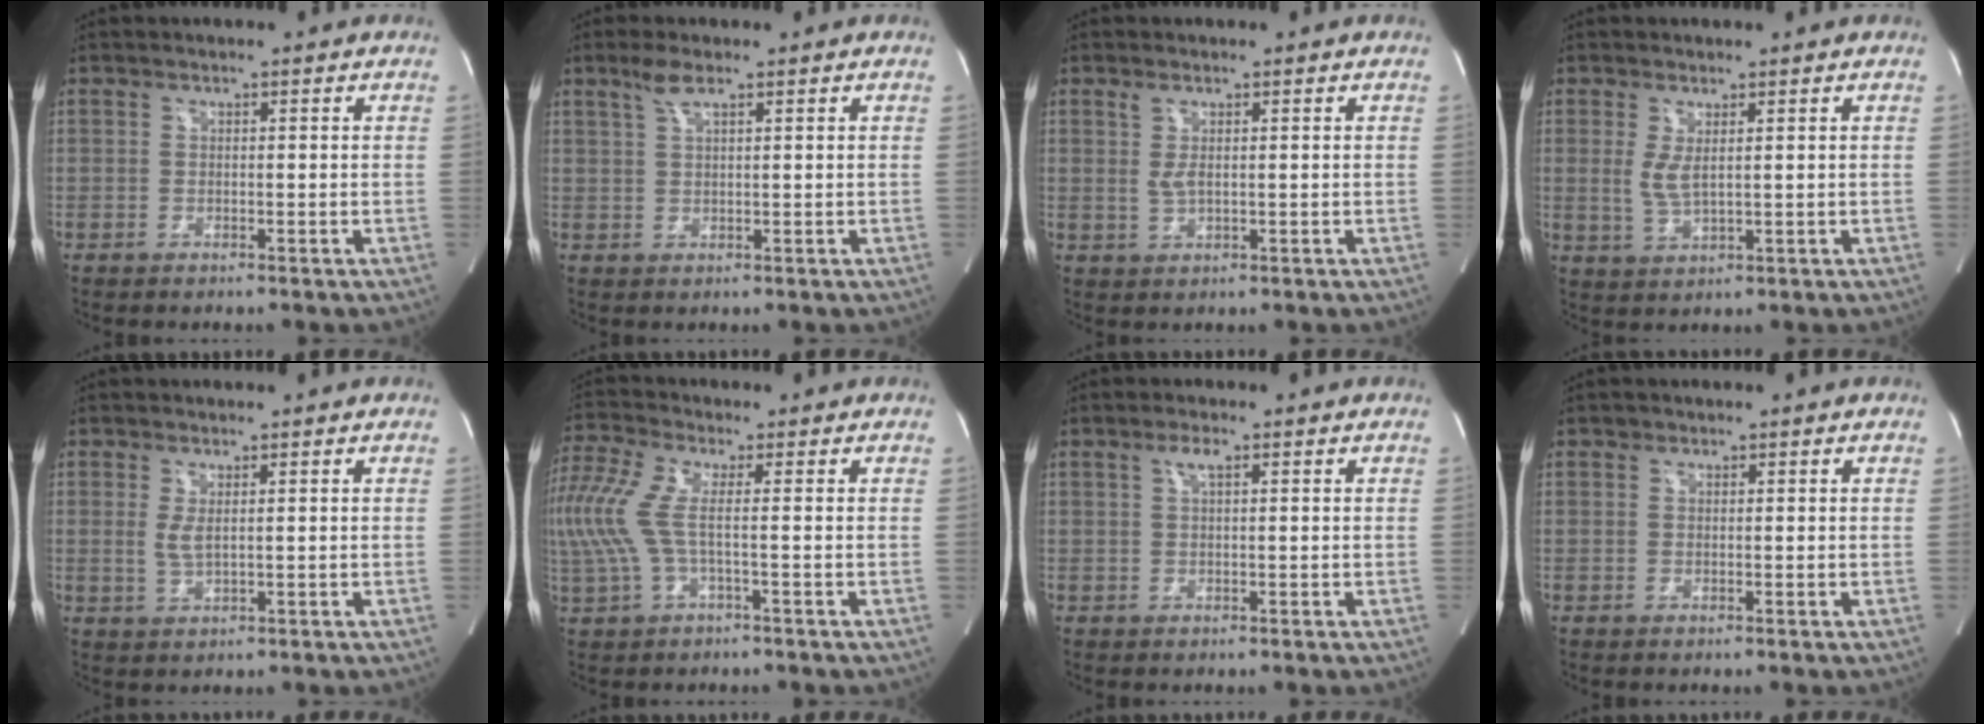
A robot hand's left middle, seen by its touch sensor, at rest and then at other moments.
{"total": 2.8, "force": [1.9, 0.4, 2.1], "torque": [-0.051, 0.006, 0.041]}
{"total": 2.1, "force": [0.6, 0.6, 1.9], "torque": [-0.045, -0.001, 0.017]}
{"total": 3.3, "force": [0.8, 0.8, 3.1], "torque": [-0.071, -0.007, 0.025]}
{"total": 2.3, "force": [0.5, 0.6, 2.1], "torque": [-0.049, -0.007, 0.017]}
{"total": 10.3, "force": [0.0, 3.2, 9.8], "torque": [-0.260, 0.024, -0.003]}
{"total": 1.8, "force": [0.8, 0.3, 1.5], "torque": [-0.033, 0.004, 0.015]}
{"total": 0.5, "force": [0.4, 0.4, 0.0], "torque": [0.001, 0.000, 0.004]}